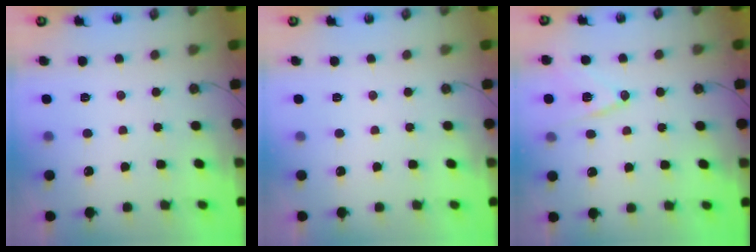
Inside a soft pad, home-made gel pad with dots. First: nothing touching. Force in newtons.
{"total": 0.0}
{"total": 12.1, "press": 11.7, "slide": 3.1}